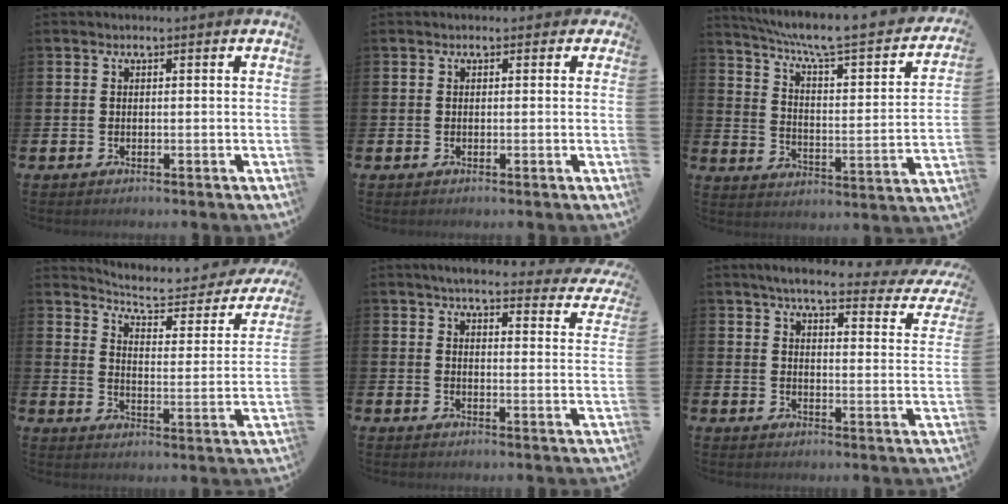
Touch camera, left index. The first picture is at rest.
{"total": 0.7, "force": [0.0, 0.7, 0.3], "torque": [-0.004, 0.009, -0.004]}
{"total": 6.9, "force": [5.5, 0.7, 4.1], "torque": [-0.101, -0.047, 0.083]}
{"total": 5.8, "force": [5.1, 1.5, 2.3], "torque": [-0.071, -0.037, 0.080]}
{"total": 4.2, "force": [3.7, 0.8, 1.8], "torque": [-0.039, -0.025, 0.058]}
{"total": 5.1, "force": [4.1, 1.0, 2.7], "torque": [-0.051, -0.031, 0.060]}